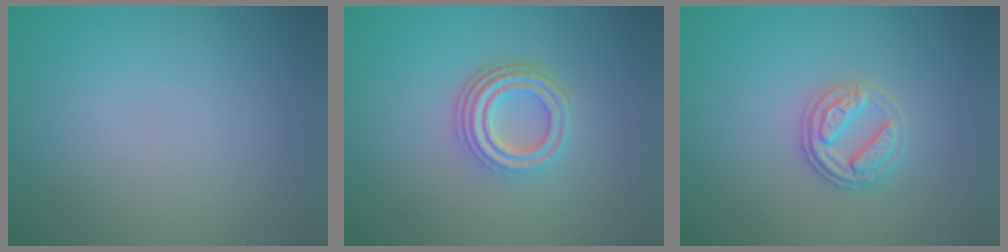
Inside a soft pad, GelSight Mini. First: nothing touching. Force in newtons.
{"total": 4.2, "press": 3.1, "slide": 2.7}
{"total": 2.7, "press": 2.6, "slide": 0.8}